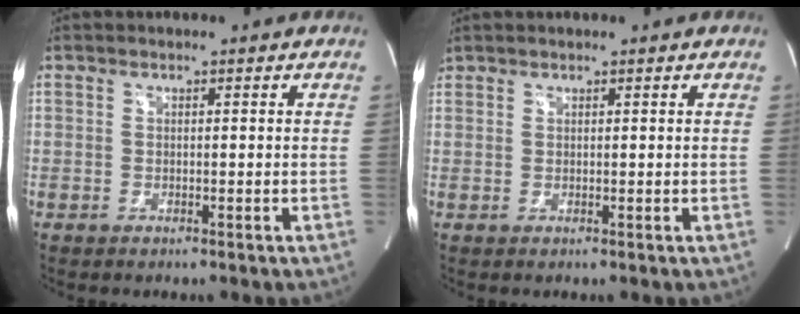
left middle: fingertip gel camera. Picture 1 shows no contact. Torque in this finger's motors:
{"motor_torque": [0.57, -0.57, 0.09, -0.02]}